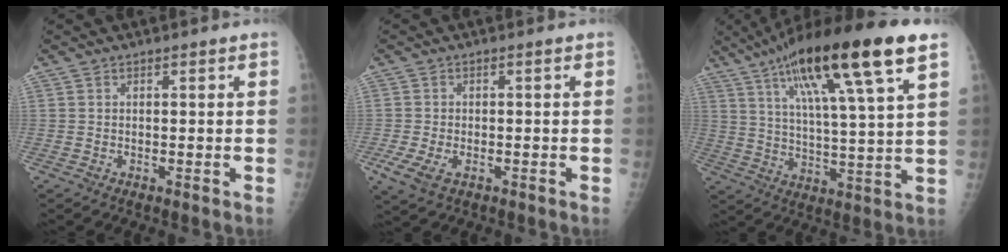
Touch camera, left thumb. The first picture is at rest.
{"total": 4.7, "force": [-1.7, 2.5, 3.5], "torque": [-0.082, -0.008, -0.029]}
{"total": 21.6, "force": [11.6, 3.1, 17.9], "torque": [-0.298, -0.022, 0.193]}